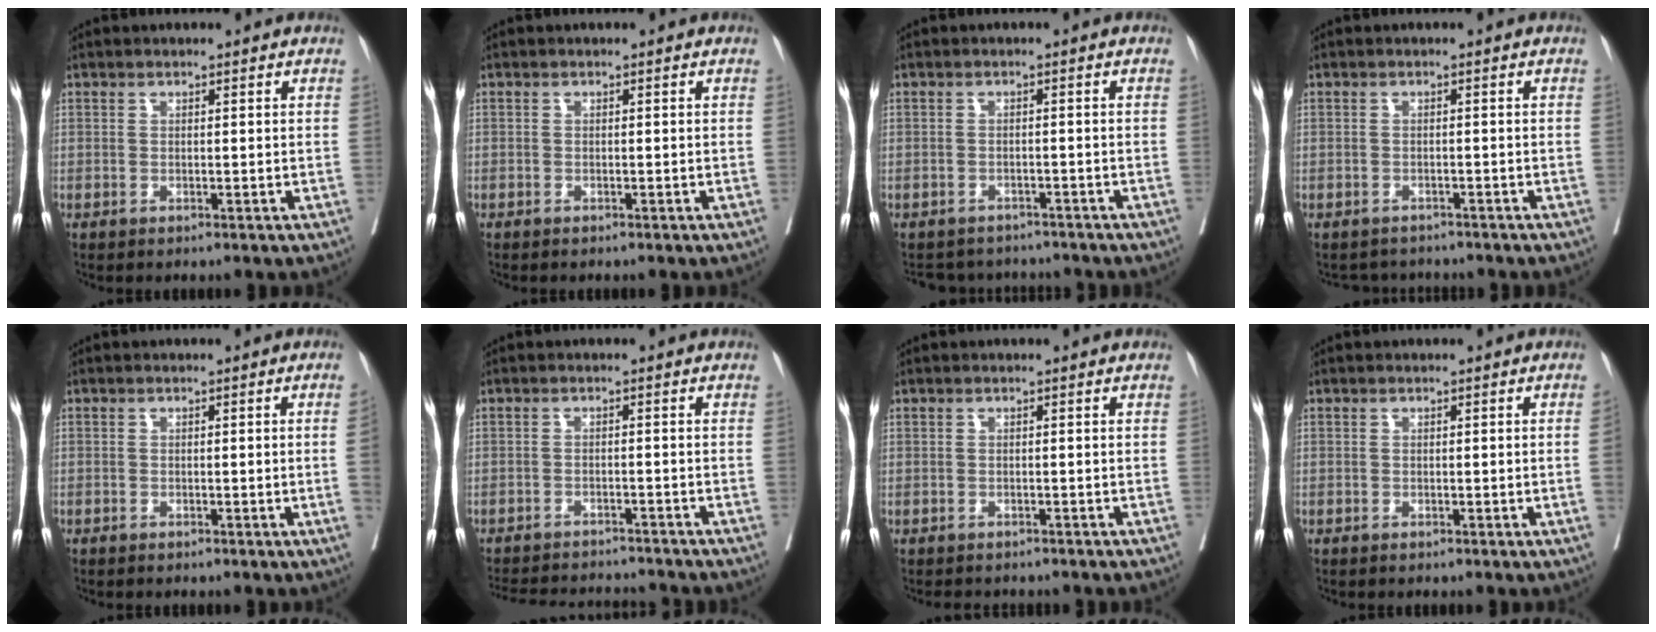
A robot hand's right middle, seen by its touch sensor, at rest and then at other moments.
{"total": 0.5, "force": [-0.4, 0.4, -0.1], "torque": [-0.002, 0.005, -0.009]}
{"total": 6.3, "force": [-6.1, 1.9, 0.1], "torque": [0.005, 0.010, -0.077]}
{"total": 3.5, "force": [-3.3, 1.0, -0.4], "torque": [0.010, 0.000, -0.048]}
{"total": 1.3, "force": [-0.5, -0.2, 1.2], "torque": [-0.015, 0.002, -0.012]}
{"total": 12.5, "force": [-11.8, 2.2, 3.4], "torque": [-0.064, 0.004, -0.160]}
{"total": 3.5, "force": [-3.0, 1.5, 0.7], "torque": [-0.009, -0.002, -0.041]}
{"total": 0.7, "force": [-0.3, -0.1, 0.6], "torque": [-0.007, 0.002, -0.006]}